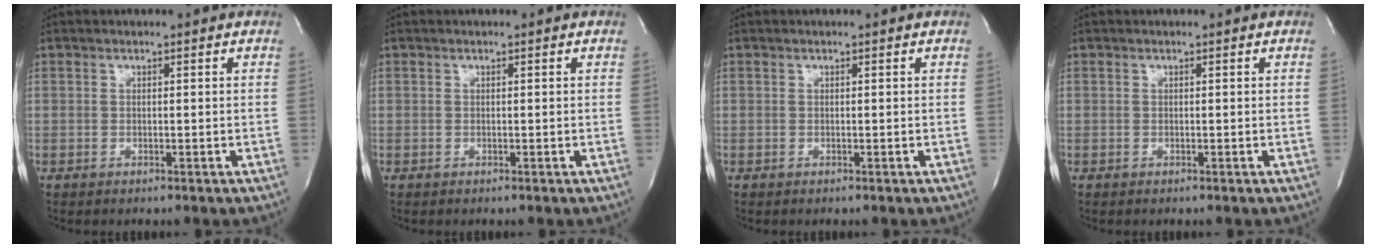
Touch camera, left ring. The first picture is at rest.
{"total": 0.0}
{"total": 0.0}
{"total": 0.0}